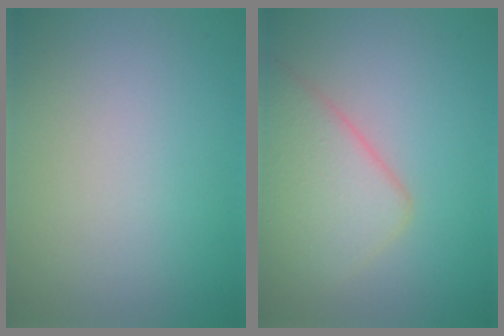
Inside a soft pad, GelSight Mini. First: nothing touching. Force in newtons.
{"total": 5.4, "press": 5.4, "slide": 0.4}